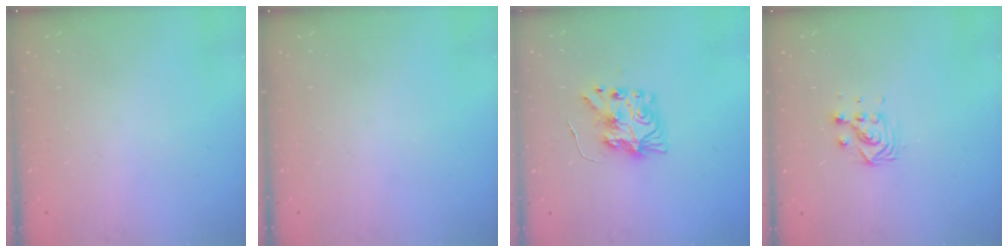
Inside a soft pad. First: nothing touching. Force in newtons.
{"total": 0.0}
{"total": 8.4, "press": 8.4, "slide": 0.3}
{"total": 3.7, "press": 3.7, "slide": 0.1}